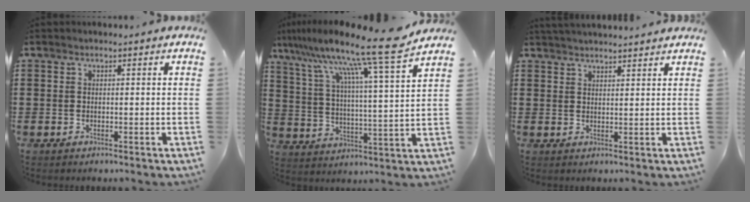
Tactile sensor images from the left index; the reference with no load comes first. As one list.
[{"total": 13.3, "force": [11.4, -0.6, 6.9], "torque": [-0.161, -0.082, 0.180]}, {"total": 2.4, "force": [2.4, -0.1, 0.1], "torque": [-0.010, -0.005, 0.047]}]